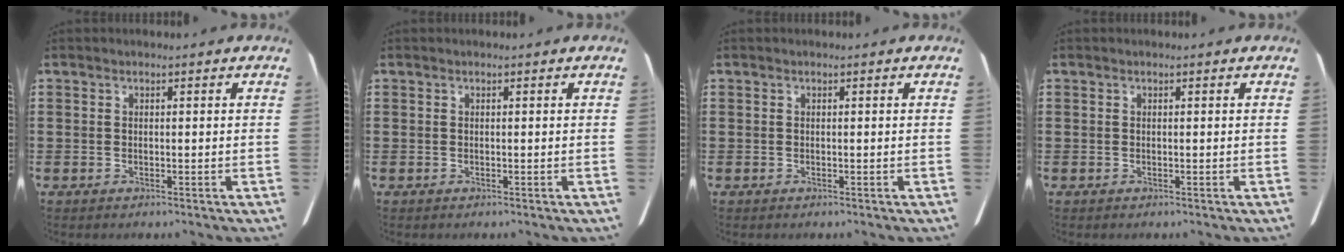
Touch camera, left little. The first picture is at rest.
{"total": 0.0}
{"total": 0.0}
{"total": 0.0}